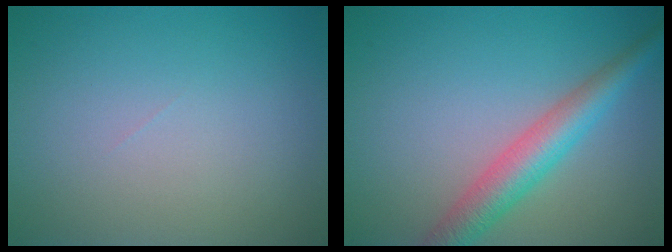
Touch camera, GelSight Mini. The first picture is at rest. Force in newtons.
{"total": 4.6, "press": 4.6, "slide": 0.1}